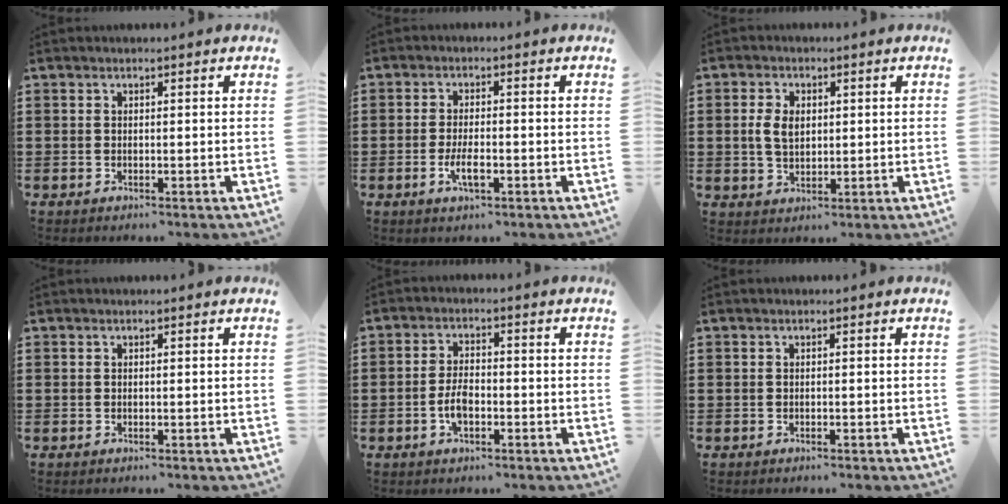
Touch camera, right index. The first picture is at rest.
{"total": 3.7, "force": [-1.5, 1.1, 3.3], "torque": [-0.068, -0.004, -0.028]}
{"total": 4.4, "force": [0.6, 2.8, 3.3], "torque": [-0.078, 0.008, 0.007]}
{"total": 0.0}
{"total": 4.3, "force": [-1.3, 2.1, 3.5], "torque": [-0.078, 0.003, -0.027]}
{"total": 0.0}